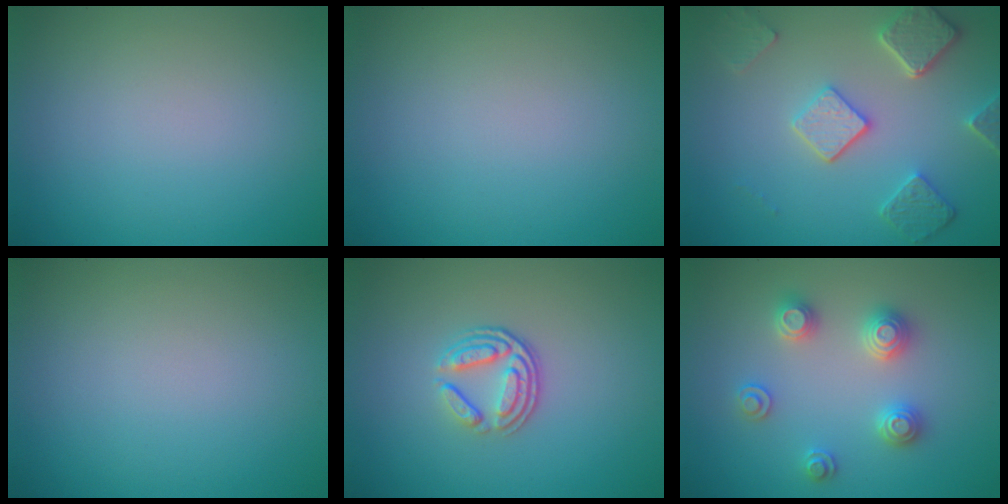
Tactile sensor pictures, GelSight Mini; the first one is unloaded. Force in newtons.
{"total": 0.0}
{"total": 4.9, "press": 3.9, "slide": 3.0}
{"total": 0.0}
{"total": 3.4, "press": 2.5, "slide": 2.3}
{"total": 3.4, "press": 3.4, "slide": 0.5}